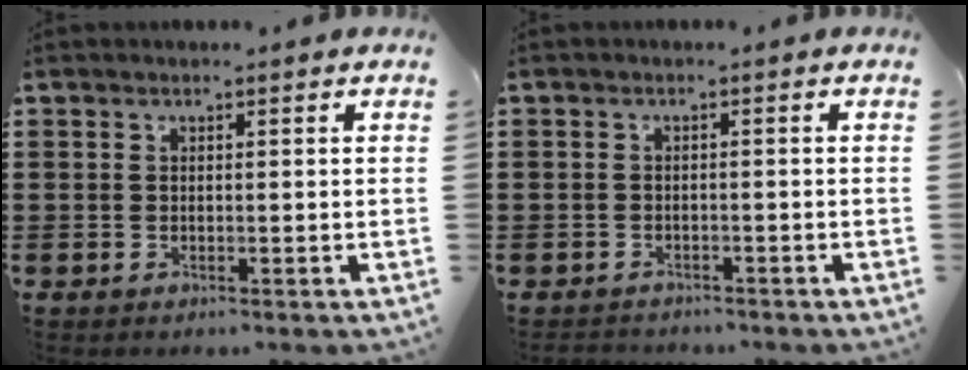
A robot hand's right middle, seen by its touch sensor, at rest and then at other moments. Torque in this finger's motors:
{"motor_torque": [0.11, 0.00, -0.02, -0.03]}